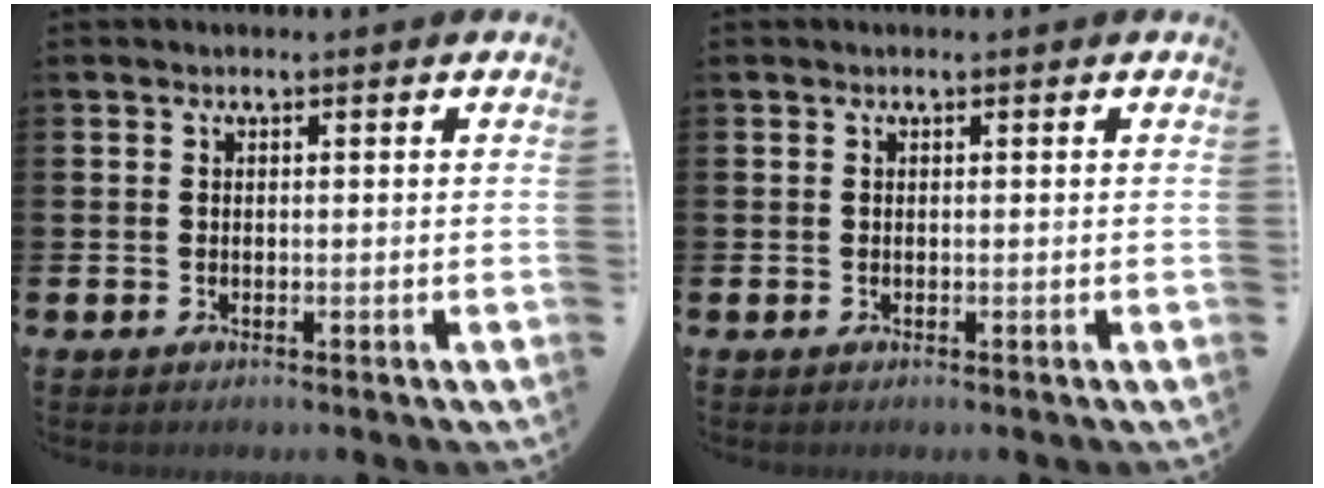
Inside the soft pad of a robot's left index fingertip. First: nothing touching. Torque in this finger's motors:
{"motor_torque": [-0.02, 0.01, 0.00, 0.00]}